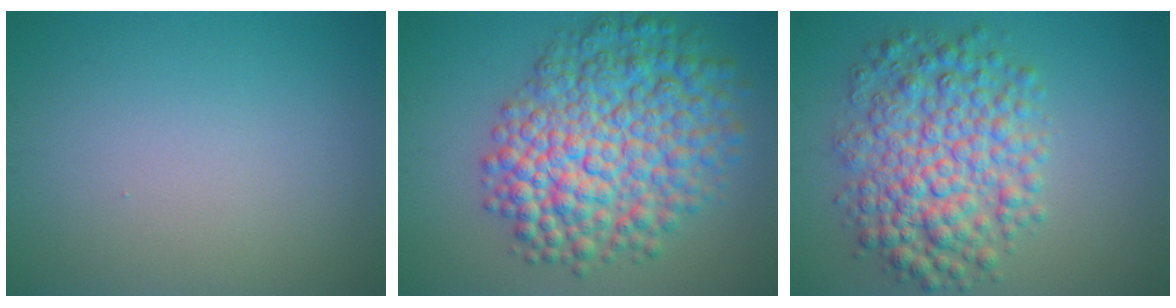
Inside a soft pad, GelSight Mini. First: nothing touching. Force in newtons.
{"total": 10.9, "press": 10.9, "slide": 0.2}
{"total": 7.6, "press": 7.6, "slide": 0.1}